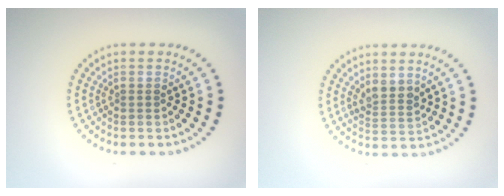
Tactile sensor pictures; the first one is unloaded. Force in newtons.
{"total": 2.1, "press": 1.8, "slide": 1.0}